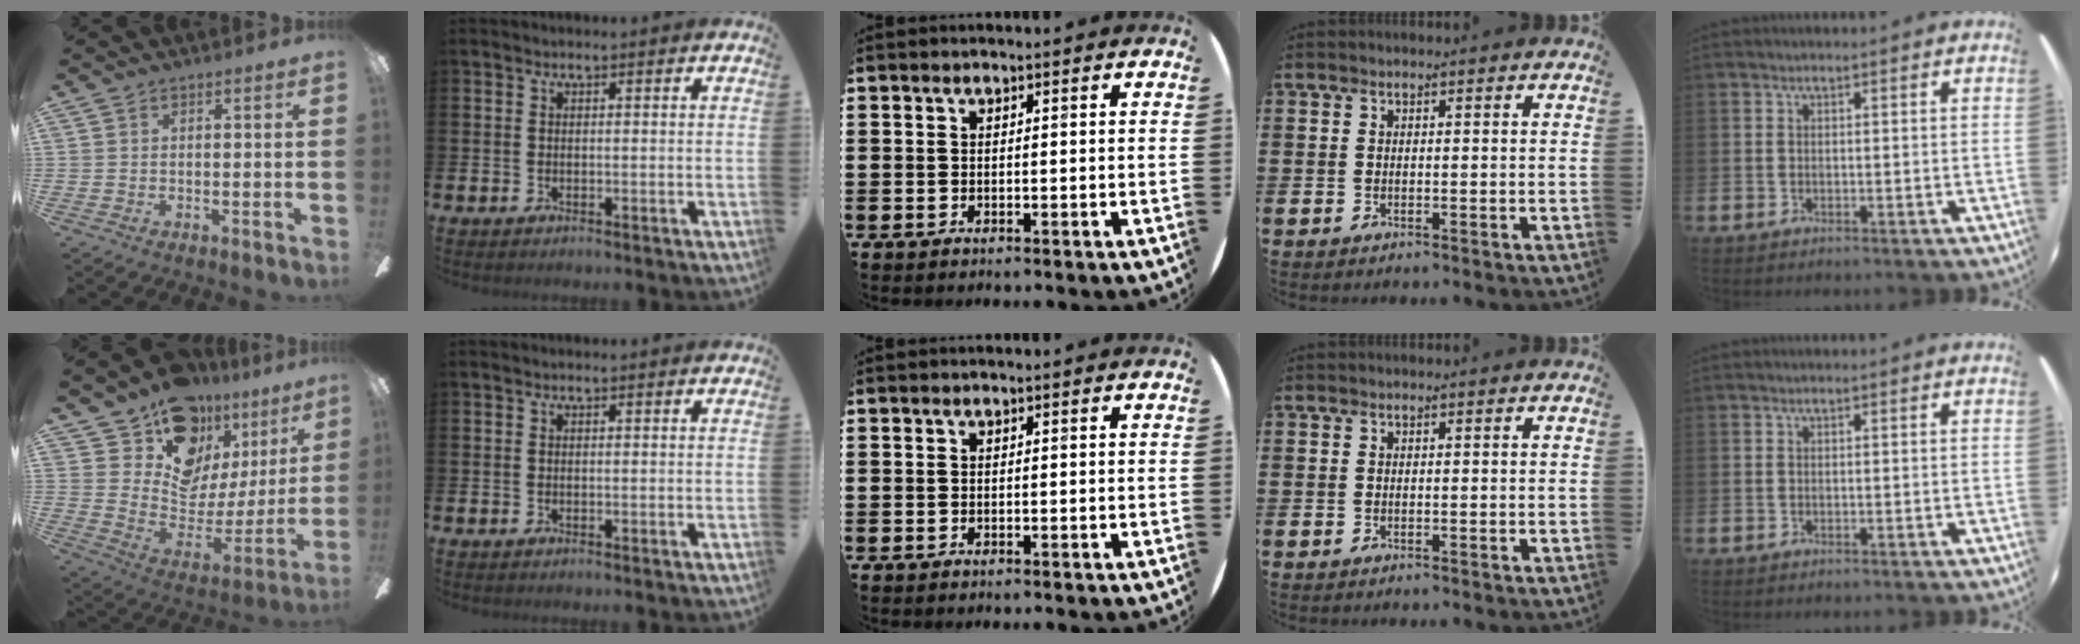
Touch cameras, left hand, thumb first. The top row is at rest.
{"thumb": {"total": 16.2, "force": [13.0, 8.8, 4.2], "torque": [-0.071, -0.118, 0.240]}}